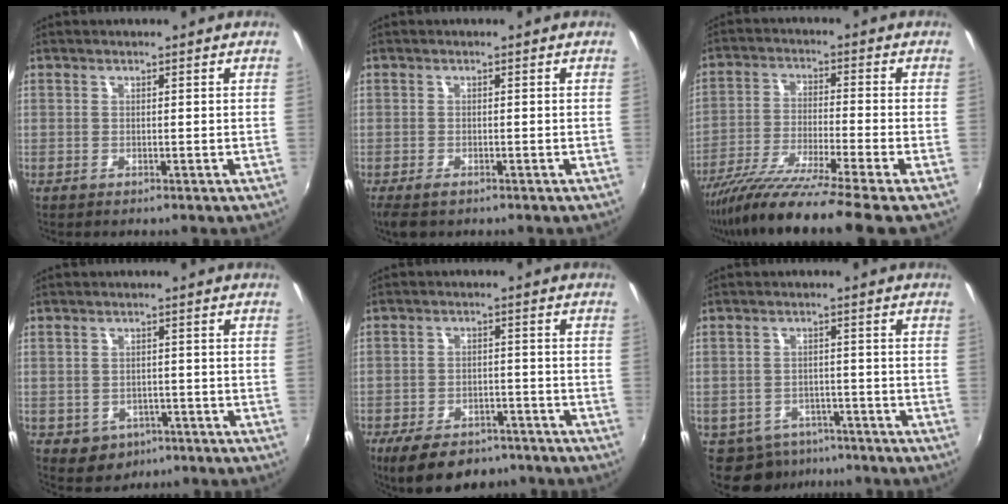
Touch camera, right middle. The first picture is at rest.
{"total": 3.3, "force": [-2.3, 1.2, 2.0], "torque": [-0.043, -0.015, -0.040]}
{"total": 14.8, "force": [-12.2, -2.1, 8.1], "torque": [-0.159, -0.043, -0.215]}
{"total": 5.5, "force": [-2.4, 4.7, 1.7], "torque": [-0.048, -0.004, -0.021]}
{"total": 12.5, "force": [-9.2, 6.0, 6.0], "torque": [-0.137, -0.012, -0.135]}
{"total": 7.6, "force": [-5.1, 5.3, 2.0], "torque": [-0.056, 0.002, -0.064]}